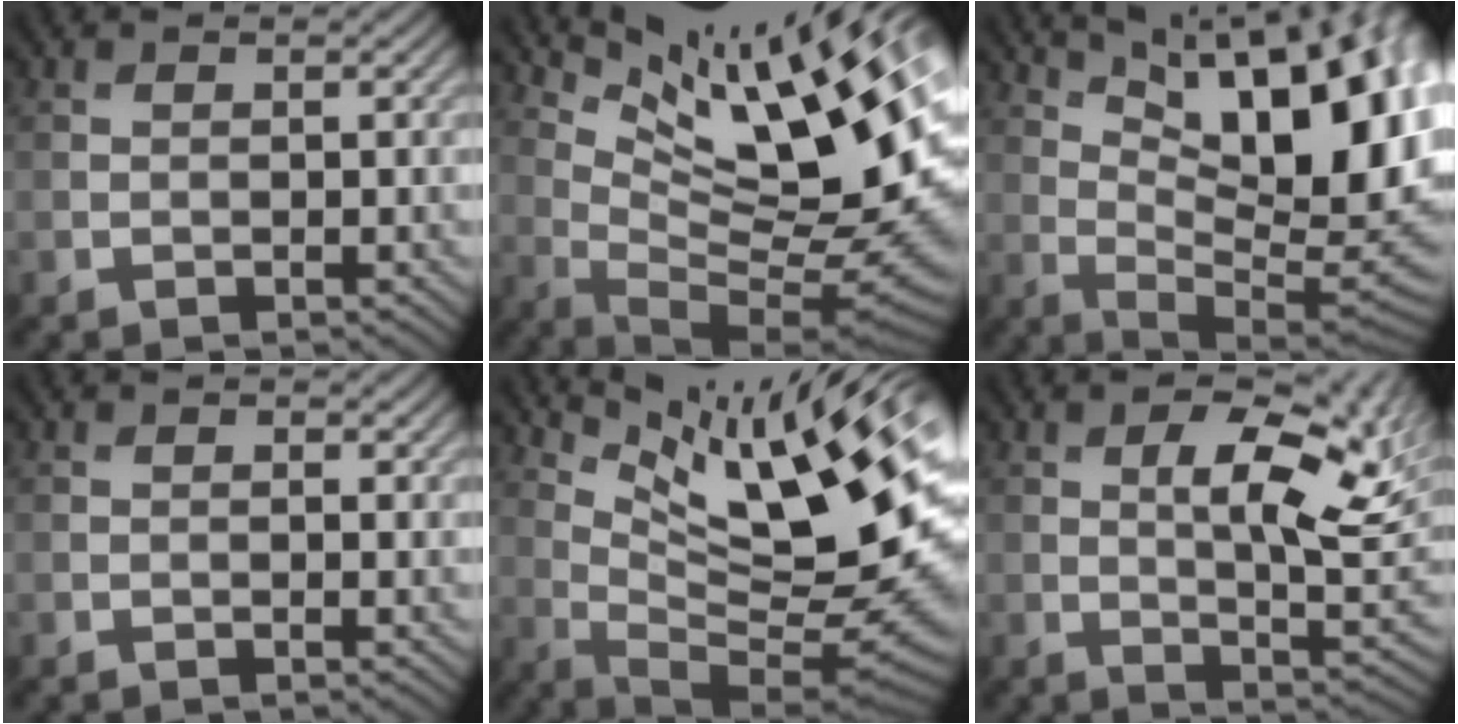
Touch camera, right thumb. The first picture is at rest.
{"total": 17.5, "force": [8.4, 4.0, 14.8], "torque": [-0.234, 0.001, 0.149]}
{"total": 17.1, "force": [5.7, 6.7, 14.6], "torque": [-0.206, 0.028, 0.091]}
{"total": 0.9, "force": [0.4, 0.5, 0.6], "torque": [-0.005, -0.004, 0.007]}
{"total": 16.4, "force": [6.7, 3.8, 14.5], "torque": [-0.230, 0.000, 0.131]}
{"total": 12.7, "force": [2.8, 5.2, 11.3], "torque": [-0.181, -0.005, 0.042]}